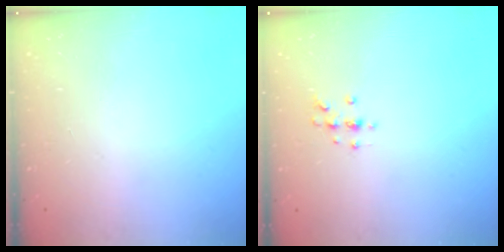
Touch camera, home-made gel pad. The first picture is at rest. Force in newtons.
{"total": 4.1, "press": 4.1, "slide": 0.4}